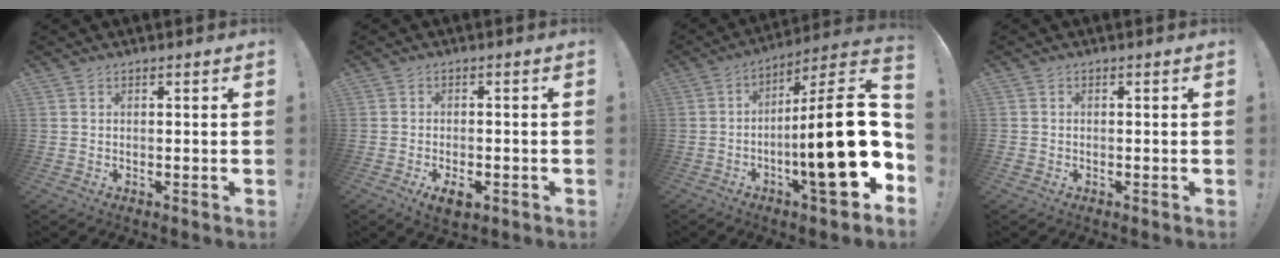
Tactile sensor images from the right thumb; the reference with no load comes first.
{"total": 4.7, "force": [-2.3, 2.1, 3.6], "torque": [-0.054, 0.004, -0.039]}
{"total": 23.1, "force": [-3.2, 3.4, 22.6], "torque": [-0.361, 0.005, -0.055]}
{"total": 0.9, "force": [-0.4, 0.8, 0.2], "torque": [-0.006, 0.003, -0.007]}